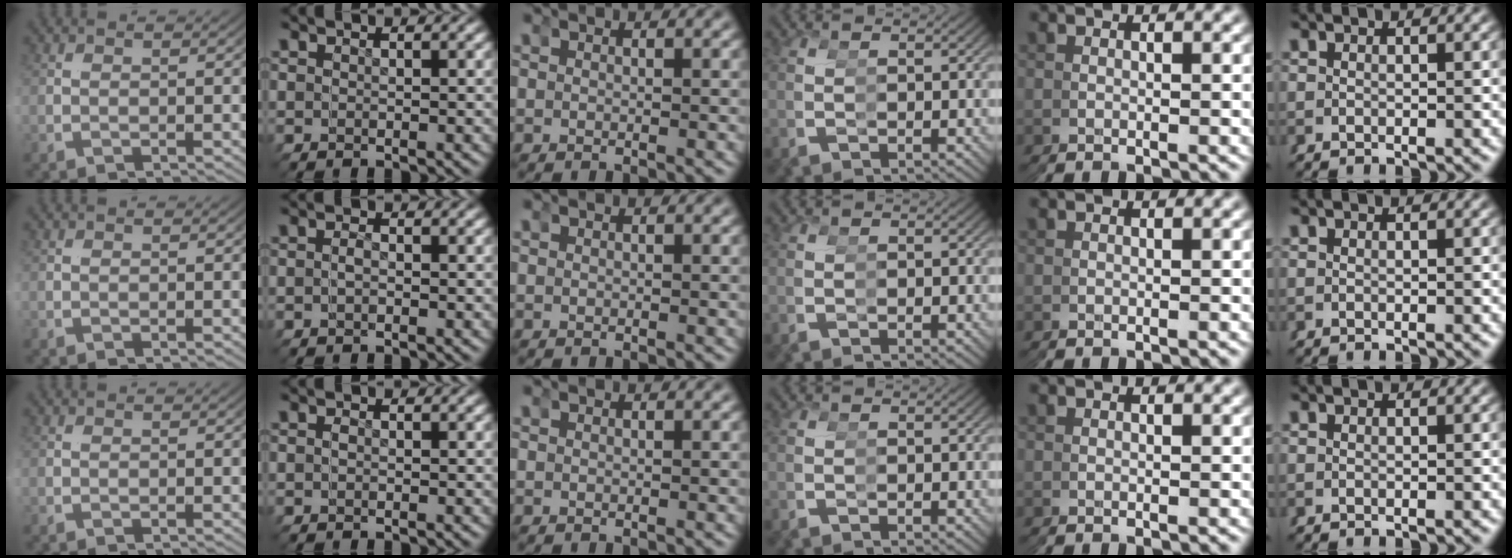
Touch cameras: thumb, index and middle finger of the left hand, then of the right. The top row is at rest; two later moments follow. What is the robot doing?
{"motion": "reach", "object": "condiment"}